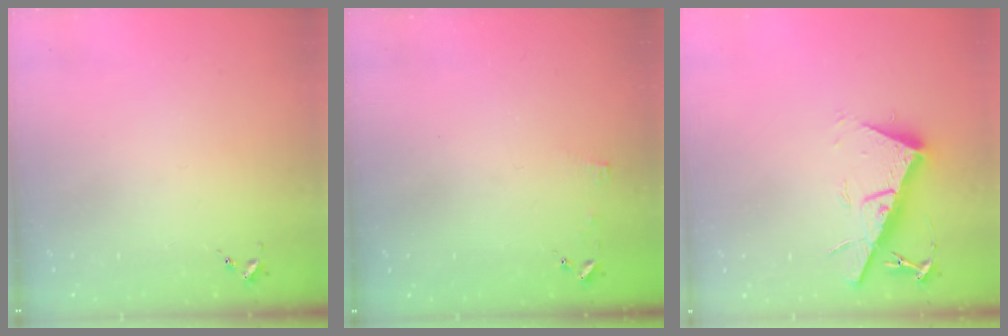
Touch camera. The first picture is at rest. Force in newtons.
{"total": 3.4, "press": 3.3, "slide": 0.3}
{"total": 14.3, "press": 14.3, "slide": 0.4}